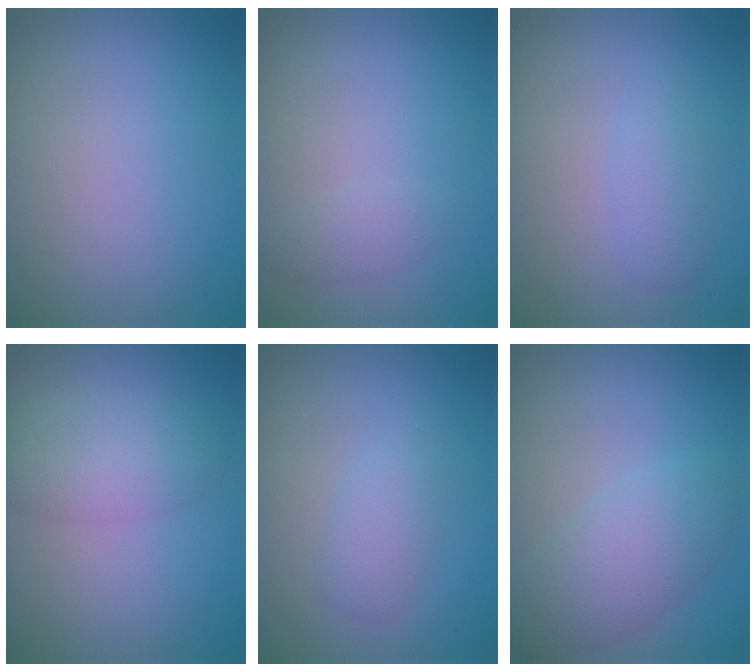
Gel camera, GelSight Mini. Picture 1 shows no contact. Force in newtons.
{"total": 1.2, "press": 1.2, "slide": 0.0}
{"total": 1.9, "press": 1.9, "slide": 0.1}
{"total": 2.4, "press": 2.4, "slide": 0.2}
{"total": 2.1, "press": 2.1, "slide": 0.1}
{"total": 4.7, "press": 4.7, "slide": 0.2}